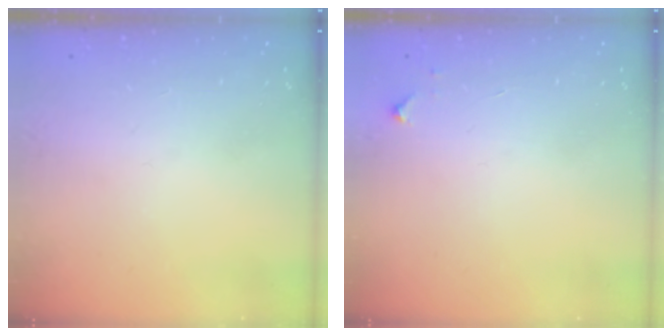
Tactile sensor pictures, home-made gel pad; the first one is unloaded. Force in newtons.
{"total": 3.3, "press": 3.2, "slide": 0.4}